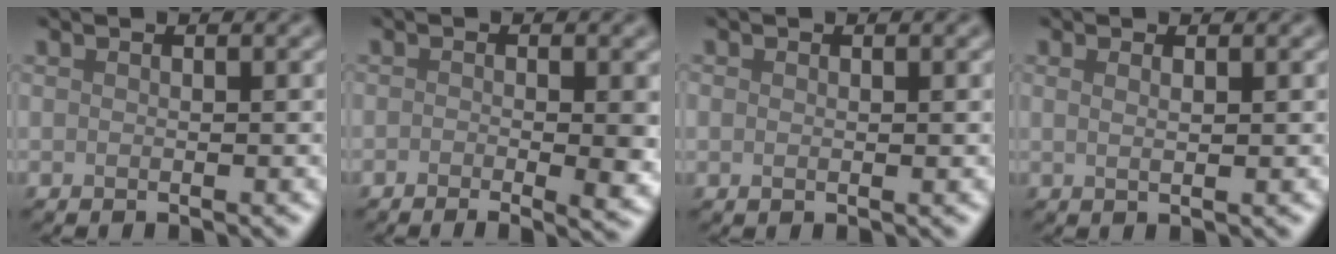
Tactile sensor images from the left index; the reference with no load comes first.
{"total": 4.3, "force": [-1.1, 1.3, 3.9], "torque": [-0.057, -0.013, -0.015]}
{"total": 0.7, "force": [0.1, 0.5, 0.5], "torque": [-0.007, -0.002, 0.001]}
{"total": 1.2, "force": [0.6, 0.4, 1.0], "torque": [-0.013, -0.002, 0.003]}